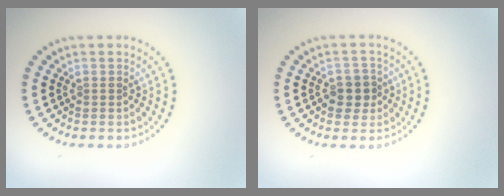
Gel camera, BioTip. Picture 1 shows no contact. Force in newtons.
{"total": 2.4, "press": 2.3, "slide": 0.7}